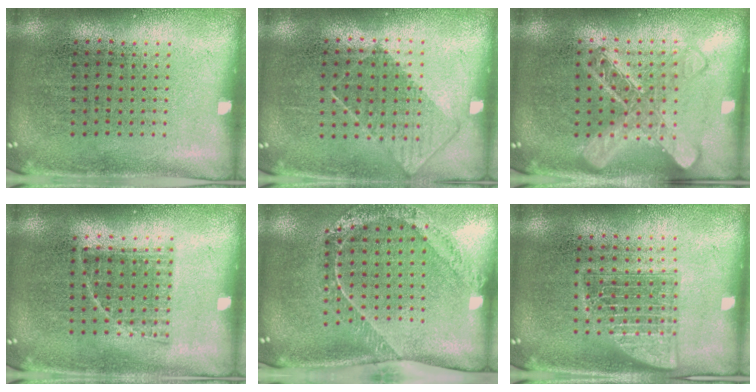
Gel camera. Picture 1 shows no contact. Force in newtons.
{"total": 0.8, "press": 0.7, "slide": 0.4}
{"total": 2.4, "press": 2.4, "slide": 0.4}
{"total": 1.0, "press": 0.8, "slide": 0.6}
{"total": 1.7, "press": 1.5, "slide": 0.8}
{"total": 2.4, "press": 2.3, "slide": 0.5}